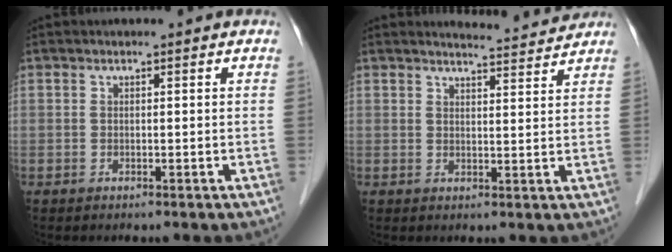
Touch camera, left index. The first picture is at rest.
{"total": 4.7, "force": [4.7, -0.3, 0.1], "torque": [-0.015, -0.004, 0.059]}